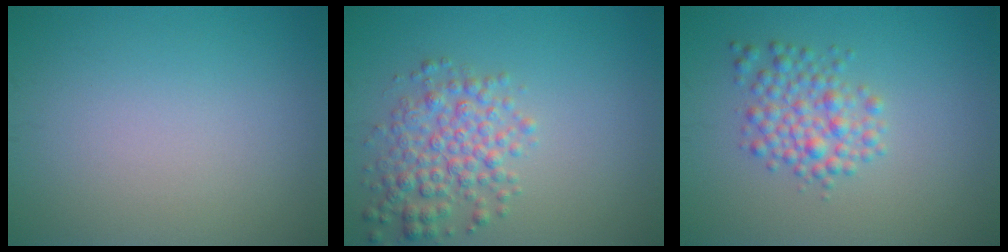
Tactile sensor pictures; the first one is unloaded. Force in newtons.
{"total": 4.1, "press": 4.1, "slide": 0.1}
{"total": 3.3, "press": 3.3, "slide": 0.1}